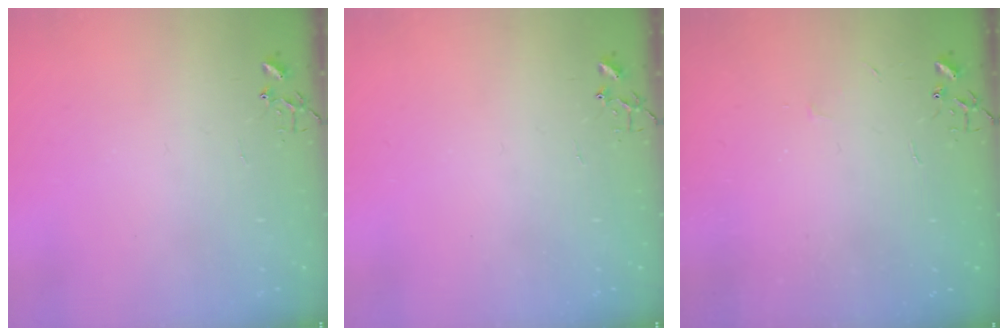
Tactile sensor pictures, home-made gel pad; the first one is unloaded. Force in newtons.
{"total": 0.0}
{"total": 2.3, "press": 2.3, "slide": 0.3}